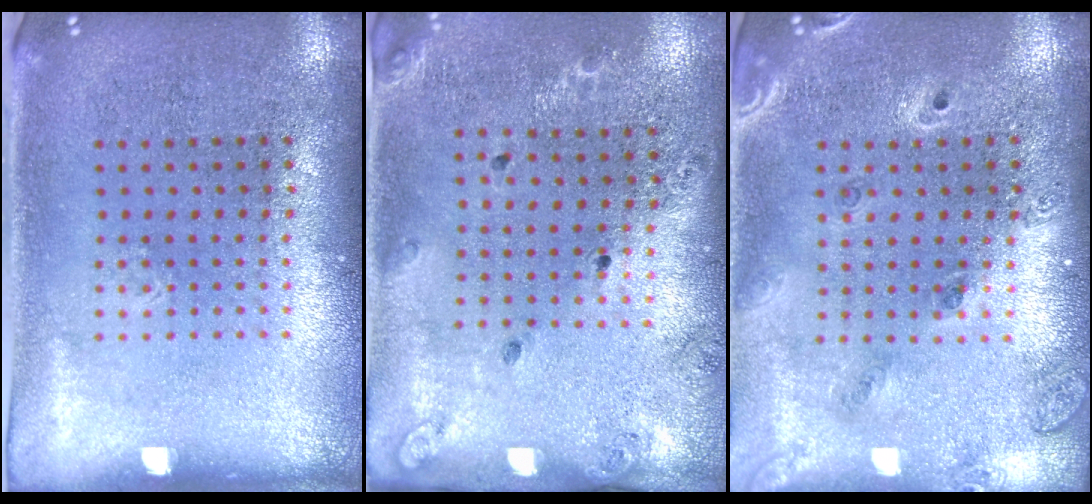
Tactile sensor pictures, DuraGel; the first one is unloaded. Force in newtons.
{"total": 1.2, "press": 1.1, "slide": 0.5}
{"total": 1.5, "press": 1.4, "slide": 0.6}